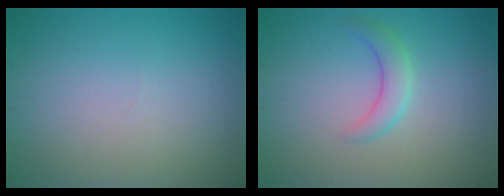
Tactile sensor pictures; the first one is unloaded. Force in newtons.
{"total": 2.1, "press": 2.1, "slide": 0.1}